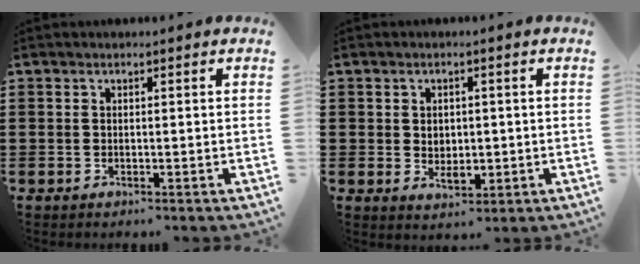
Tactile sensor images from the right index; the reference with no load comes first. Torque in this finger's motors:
{"motor_torque": [1.07, 1.07, 0.11, 0.02]}